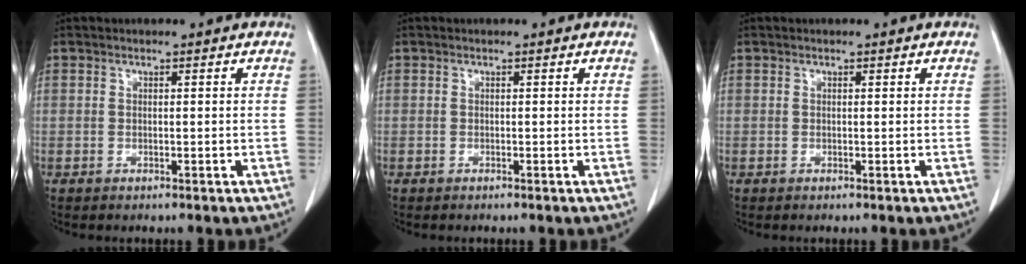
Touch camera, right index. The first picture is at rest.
{"total": 0.0}
{"total": 0.0}